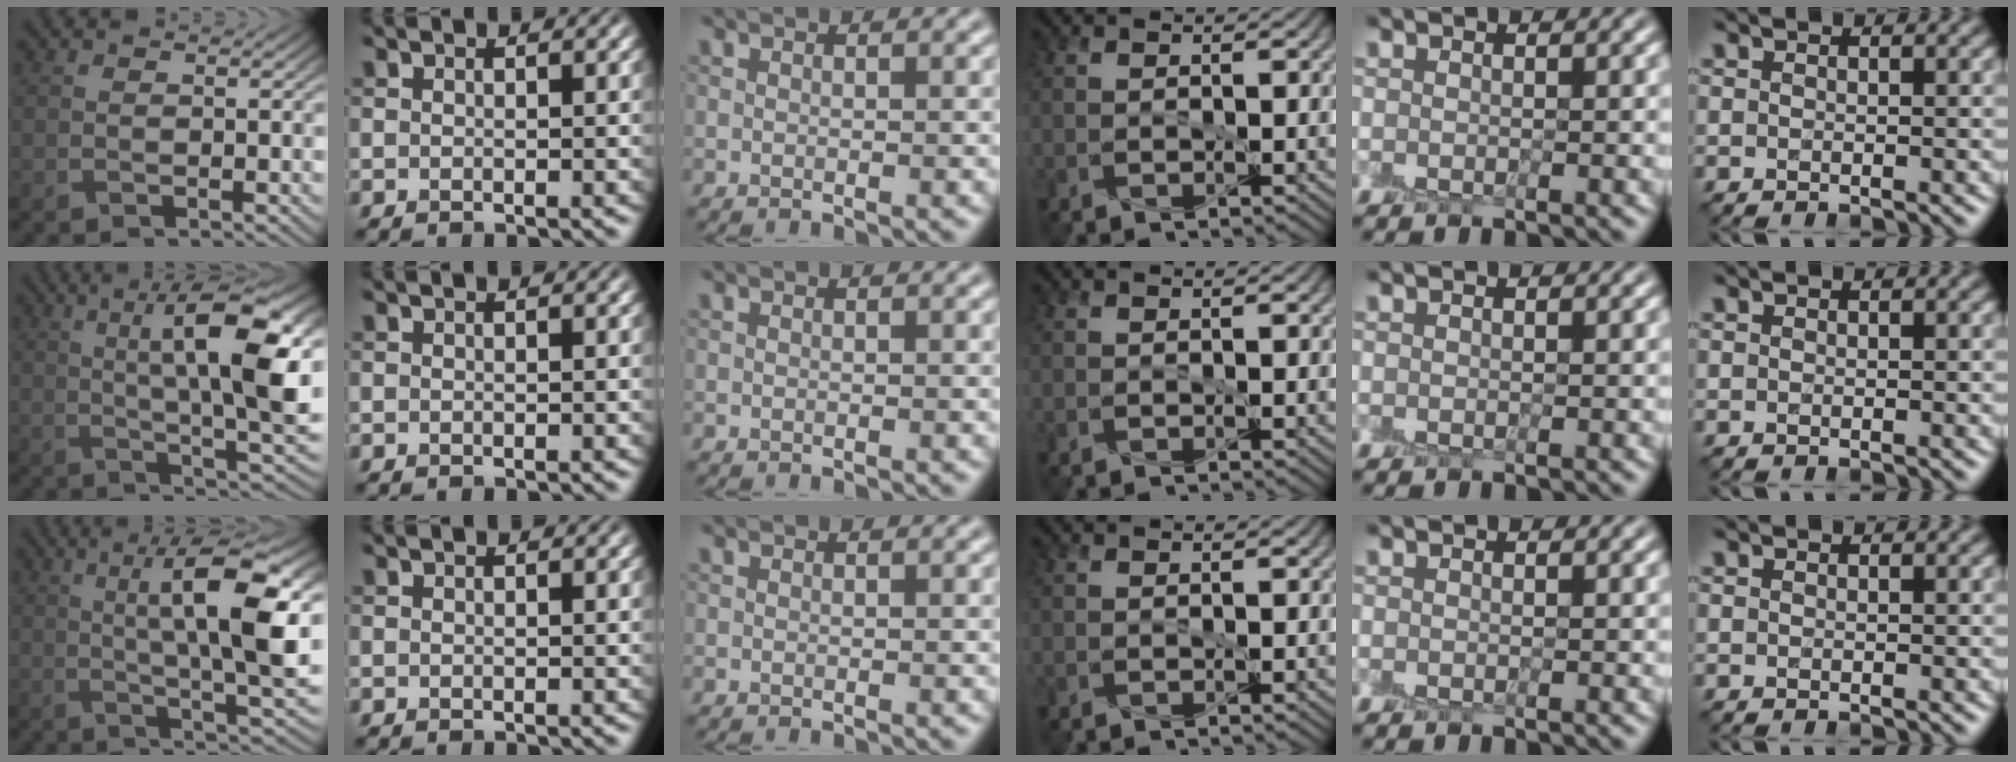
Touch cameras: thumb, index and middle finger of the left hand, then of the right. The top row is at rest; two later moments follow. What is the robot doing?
{"motion": "peel", "object": "sticky note"}